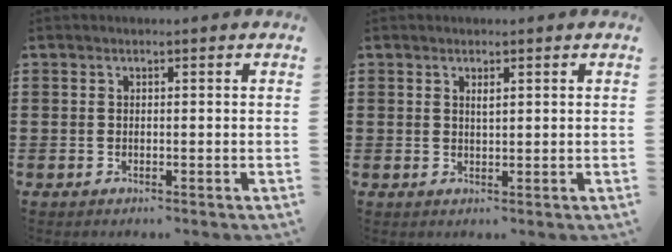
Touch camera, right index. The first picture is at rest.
{"total": 1.1, "force": [0.5, 0.2, 1.0], "torque": [-0.020, 0.001, 0.008]}